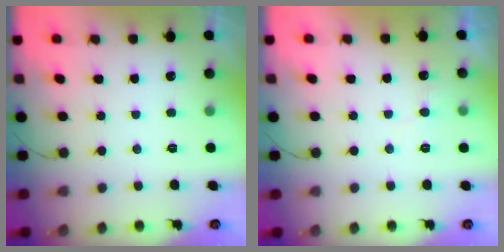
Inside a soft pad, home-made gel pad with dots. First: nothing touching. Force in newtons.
{"total": 5.4, "press": 5.3, "slide": 0.5}